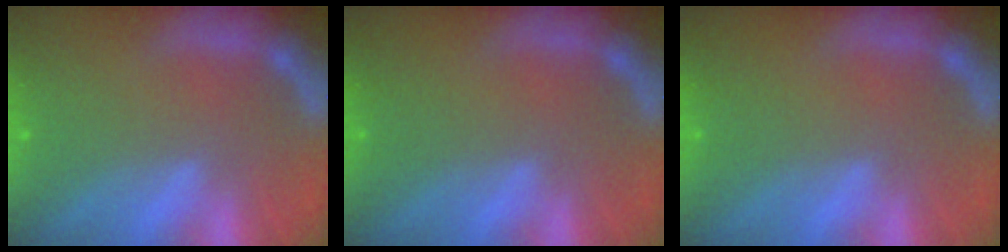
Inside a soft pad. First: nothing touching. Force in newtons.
{"total": 0.0}
{"total": 0.0}